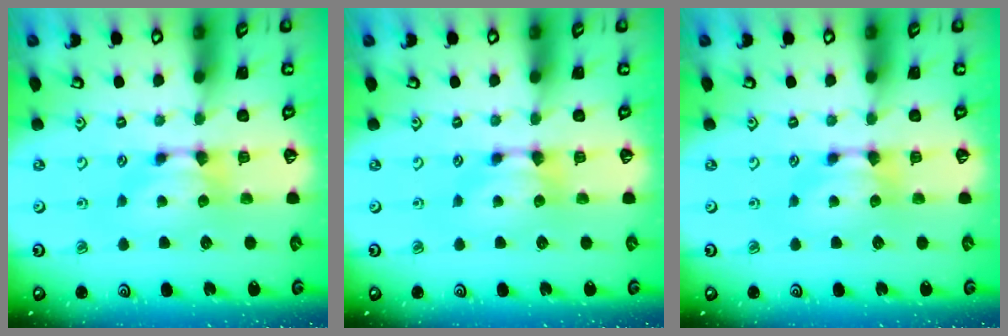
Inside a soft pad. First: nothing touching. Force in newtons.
{"total": 0.0}
{"total": 0.0}